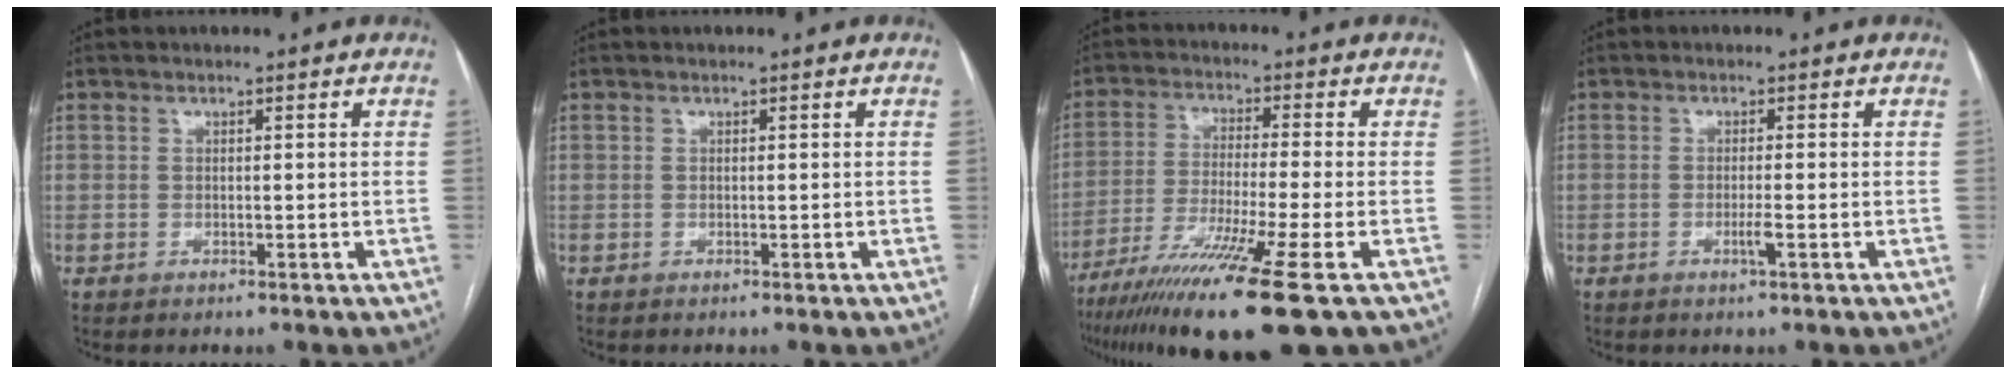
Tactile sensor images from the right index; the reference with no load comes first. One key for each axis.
{"total": 0.0}
{"total": 15.8, "fx": -9.9, "fy": -1.1, "fz": 12.2, "tx": -0.220, "ty": -0.046, "tz": -0.170}
{"total": 1.7, "fx": -0.7, "fy": -0.2, "fz": 1.6, "tx": -0.032, "ty": -0.003, "tz": -0.013}